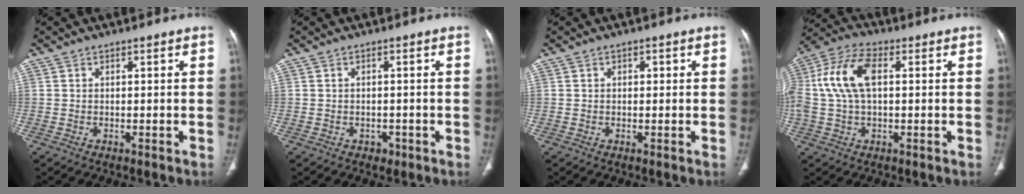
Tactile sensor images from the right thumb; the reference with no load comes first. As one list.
[{"total": 1.6, "force": [-0.8, 1.3, 0.6], "torque": [-0.005, 0.003, -0.008]}, {"total": 1.2, "force": [0.4, 0.7, 0.8], "torque": [-0.008, 0.002, 0.006]}, {"total": 12.5, "force": [2.0, 6.6, 10.4], "torque": [-0.232, 0.028, 0.036]}]